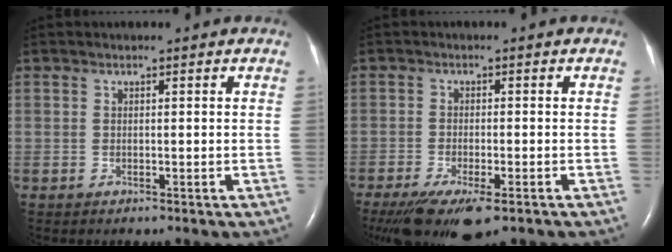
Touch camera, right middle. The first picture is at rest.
{"total": 10.9, "force": [-7.3, 3.0, 7.6], "torque": [-0.136, -0.025, -0.116]}